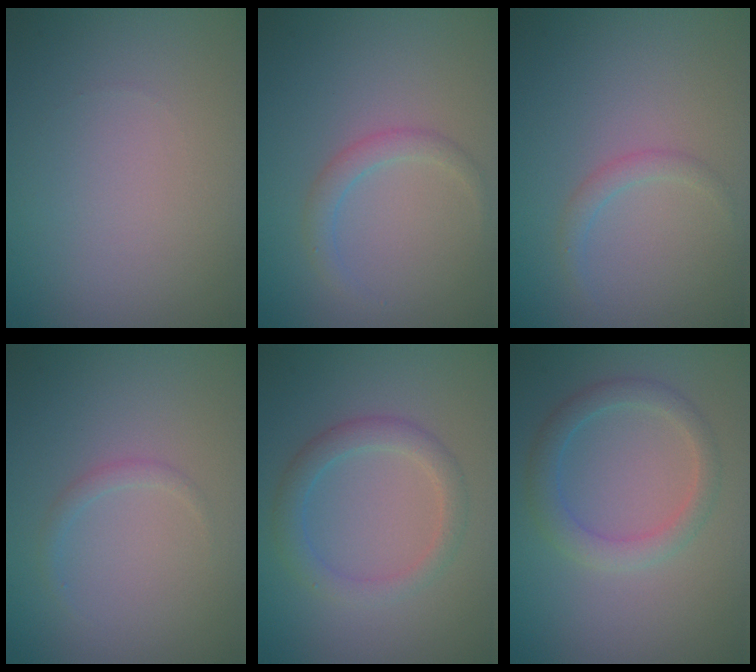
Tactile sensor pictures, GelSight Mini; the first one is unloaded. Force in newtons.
{"total": 1.5, "press": 1.5, "slide": 0.1}
{"total": 1.1, "press": 1.1, "slide": 0.1}
{"total": 0.8, "press": 0.8, "slide": 0.1}
{"total": 2.5, "press": 2.5, "slide": 0.2}
{"total": 2.6, "press": 2.6, "slide": 0.4}